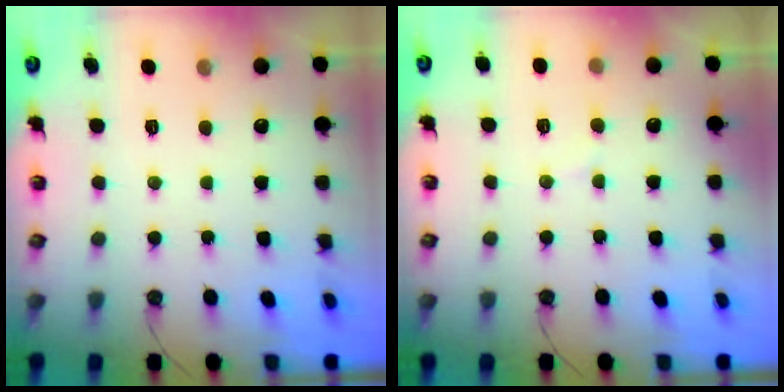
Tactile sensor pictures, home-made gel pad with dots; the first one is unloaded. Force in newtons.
{"total": 3.8, "press": 3.7, "slide": 0.9}